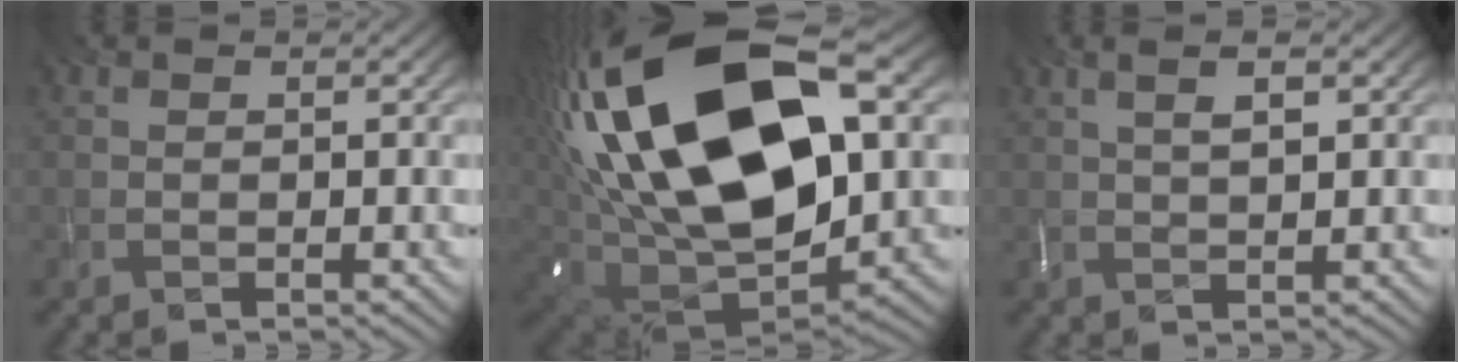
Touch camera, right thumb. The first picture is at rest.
{"total": 23.2, "force": [5.9, 13.7, 17.8], "torque": [-0.401, -0.011, 0.115]}
{"total": 3.4, "force": [1.4, 0.9, 2.9], "torque": [-0.058, 0.000, 0.030]}